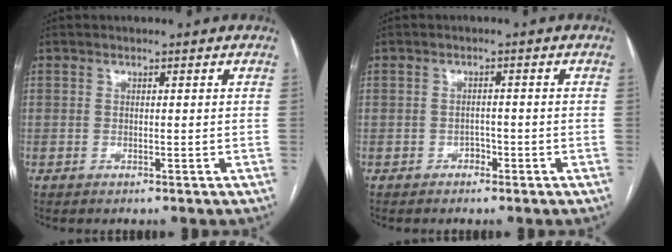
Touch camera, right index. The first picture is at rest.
{"total": 1.4, "force": [-0.9, 0.9, 0.4], "torque": [-0.004, 0.005, -0.016]}